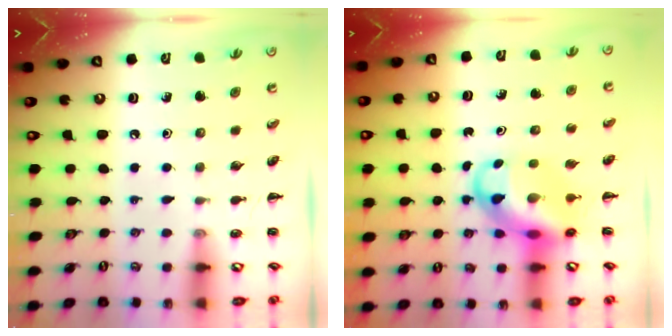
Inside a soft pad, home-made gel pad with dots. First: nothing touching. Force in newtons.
{"total": 9.9, "press": 9.5, "slide": 2.8}